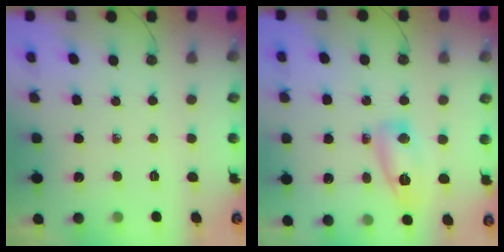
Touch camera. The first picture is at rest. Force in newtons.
{"total": 8.3, "press": 8.3, "slide": 0.8}